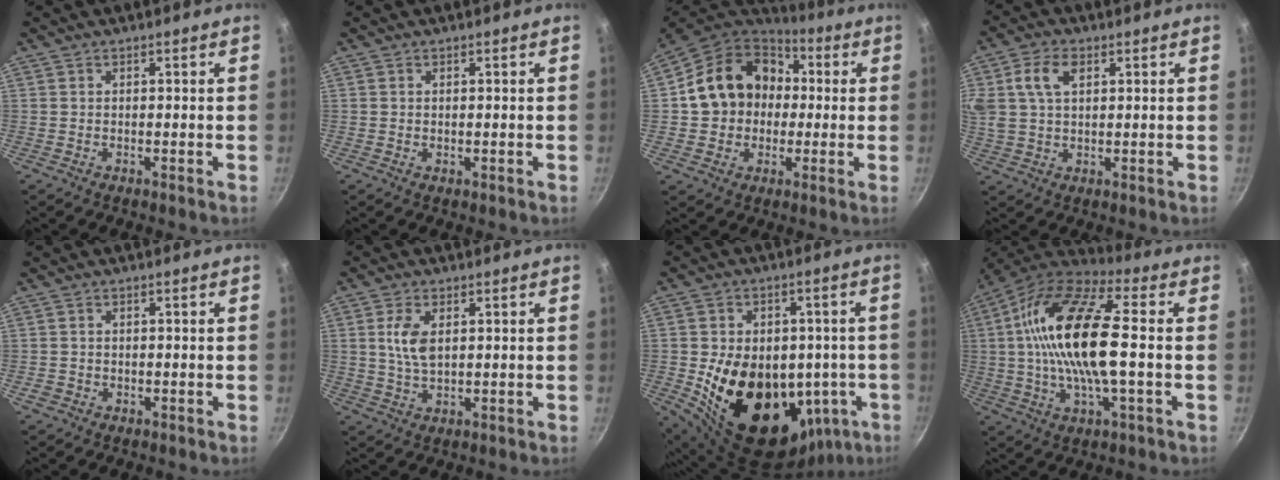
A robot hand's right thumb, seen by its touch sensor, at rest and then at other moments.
{"total": 0.0}
{"total": 17.7, "force": [1.5, 15.0, 9.3], "torque": [-0.136, 0.043, 0.018]}
{"total": 9.5, "force": [3.2, 5.9, 6.7], "torque": [-0.128, 0.011, 0.055]}
{"total": 1.6, "force": [-0.4, 1.4, 0.6], "torque": [-0.010, 0.002, -0.008]}
{"total": 6.0, "force": [1.4, 3.3, 4.8], "torque": [-0.092, -0.004, 0.028]}
{"total": 26.7, "force": [-4.8, 18.4, 18.7], "torque": [-0.277, 0.008, -0.046]}
{"total": 21.1, "force": [0.7, 7.7, 19.6], "torque": [-0.375, 0.028, -0.005]}